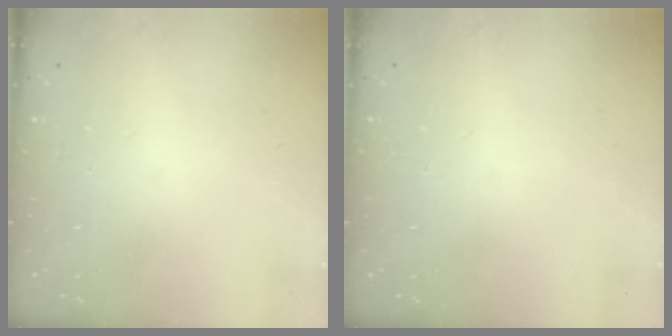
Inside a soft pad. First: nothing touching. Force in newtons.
{"total": 0.0}